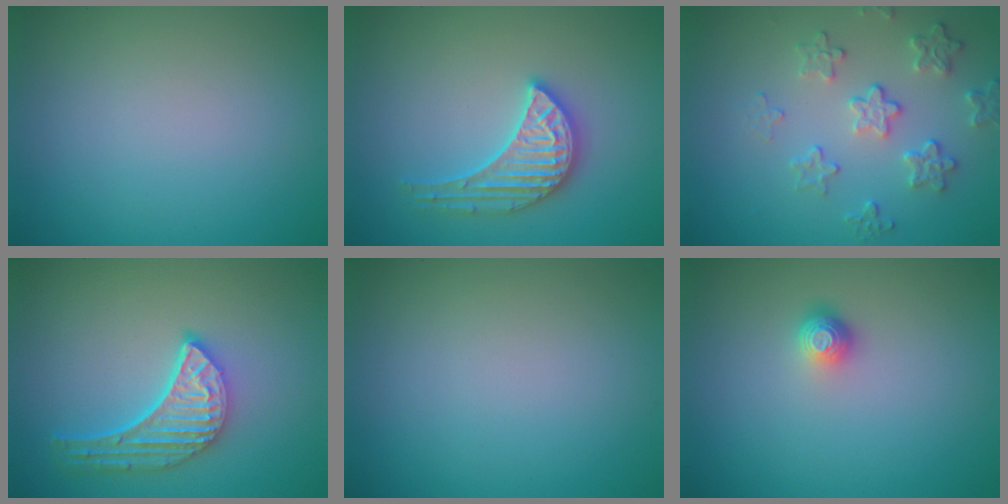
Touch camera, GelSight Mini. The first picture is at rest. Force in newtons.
{"total": 3.5, "press": 3.5, "slide": 0.4}
{"total": 3.4, "press": 2.9, "slide": 1.8}
{"total": 5.1, "press": 3.9, "slide": 3.2}
{"total": 0.0}
{"total": 1.5, "press": 1.1, "slide": 1.0}